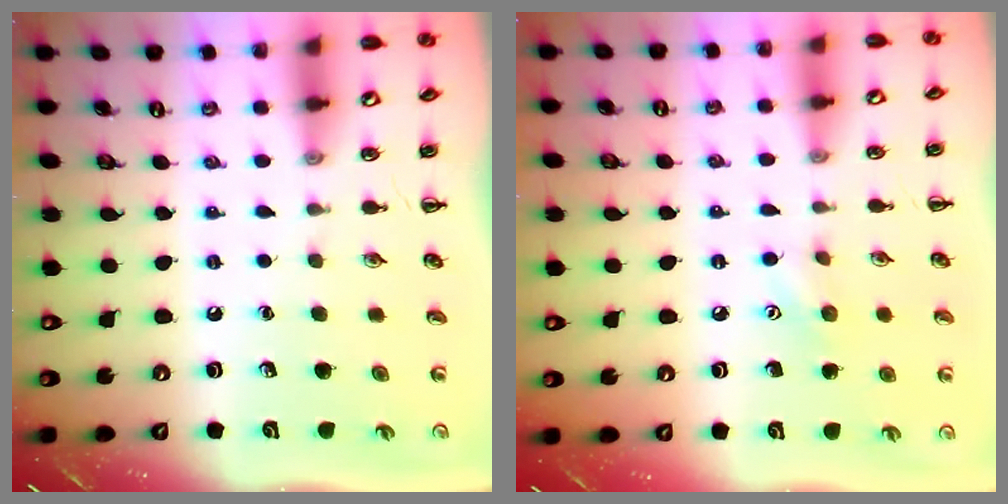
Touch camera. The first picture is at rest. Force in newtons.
{"total": 6.5, "press": 6.4, "slide": 1.2}